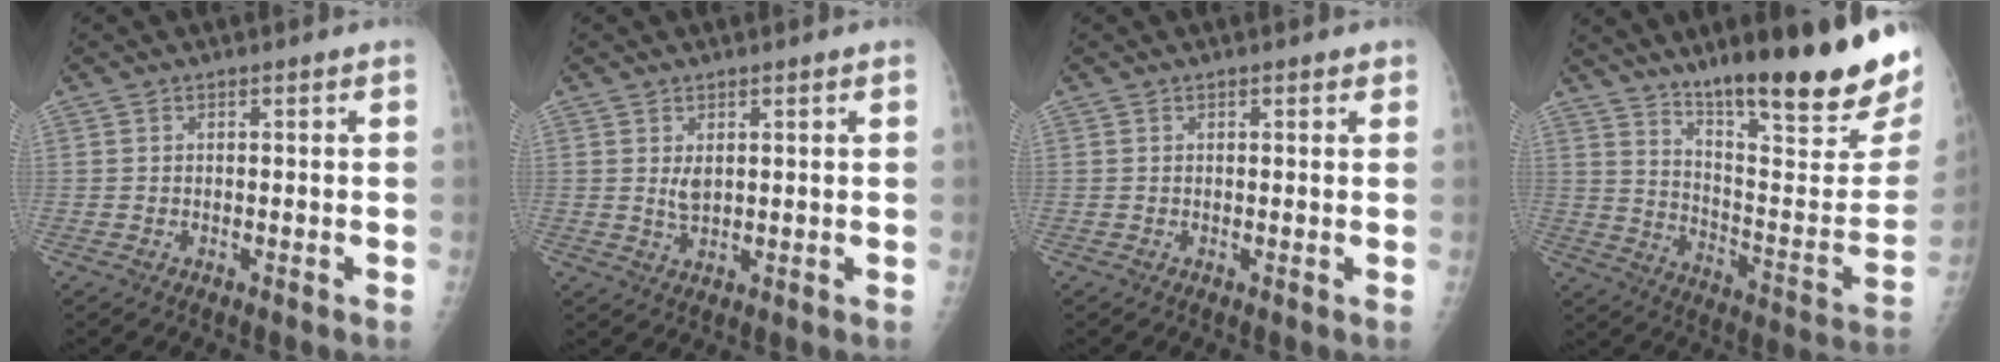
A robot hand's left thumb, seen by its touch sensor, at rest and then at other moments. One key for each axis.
{"total": 2.9, "fx": 1.0, "fy": 1.5, "fz": 2.2, "tx": -0.033, "ty": -0.011, "tz": 0.021}
{"total": 1.5, "fx": 0.9, "fy": 0.6, "fz": 1.0, "tx": -0.010, "ty": -0.001, "tz": 0.009}
{"total": 27.3, "fx": 18.8, "fy": 4.8, "fz": 19.2, "tx": -0.257, "ty": -0.099, "tz": 0.285}